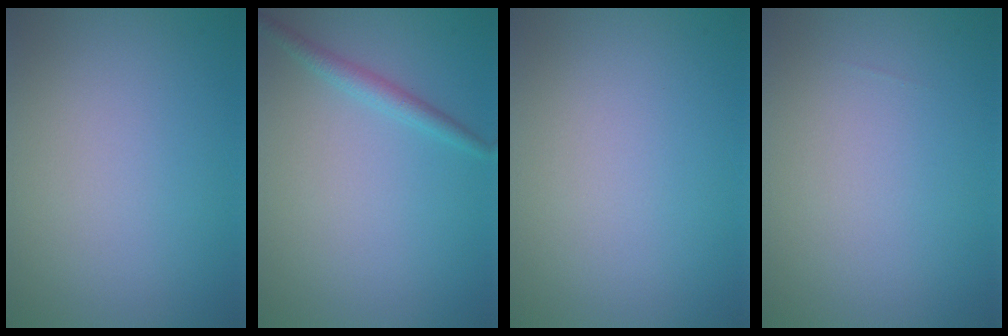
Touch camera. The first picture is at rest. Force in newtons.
{"total": 1.6, "press": 1.6, "slide": 0.1}
{"total": 0.0}
{"total": 0.0}